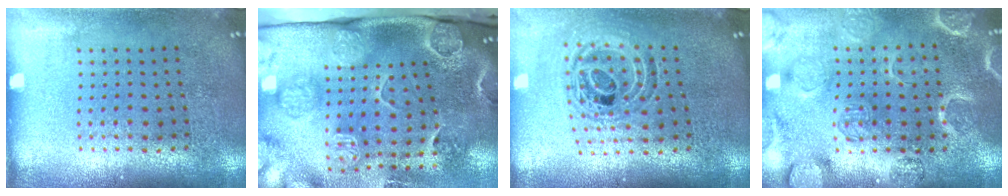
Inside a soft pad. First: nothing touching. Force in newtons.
{"total": 4.5, "press": 3.4, "slide": 3.0}
{"total": 1.0, "press": 0.9, "slide": 0.2}
{"total": 2.9, "press": 2.8, "slide": 0.3}